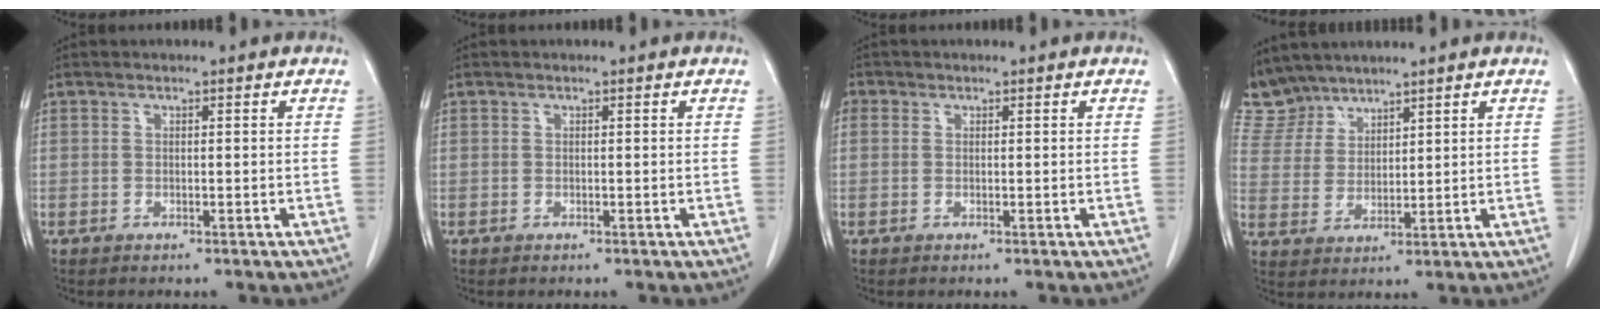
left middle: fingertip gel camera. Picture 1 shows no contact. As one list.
[{"total": 0.0}, {"total": 1.4, "force": [0.5, 1.2, 0.4], "torque": [-0.004, 0.006, 0.007]}, {"total": 6.3, "force": [6.0, 1.9, -0.3], "torque": [-0.007, 0.006, 0.136]}]